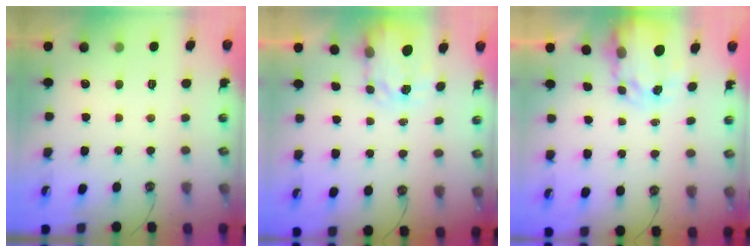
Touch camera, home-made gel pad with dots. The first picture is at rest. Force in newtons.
{"total": 3.3, "press": 3.3, "slide": 0.3}
{"total": 5.9, "press": 5.8, "slide": 0.6}